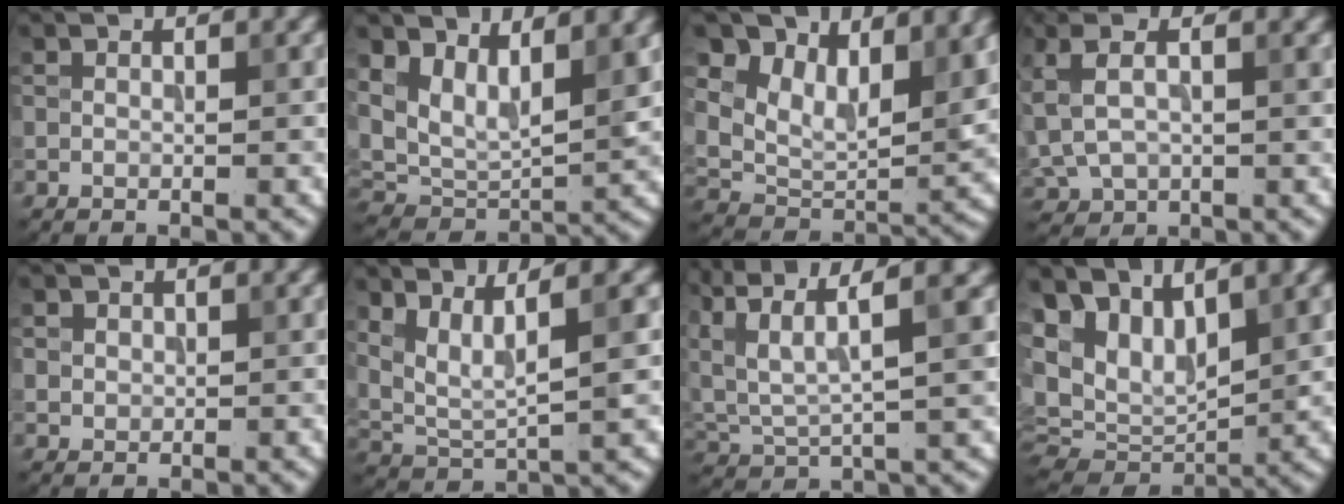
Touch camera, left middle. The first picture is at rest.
{"total": 7.4, "force": [3.2, 4.2, 5.3], "torque": [-0.108, -0.013, 0.060]}
{"total": 8.6, "force": [5.9, 4.2, 4.6], "torque": [-0.096, -0.001, 0.093]}
{"total": 6.5, "force": [2.0, 3.9, 4.8], "torque": [-0.132, 0.019, 0.047]}
{"total": 1.5, "force": [0.5, 1.3, 0.5], "torque": [-0.016, 0.002, 0.024]}
{"total": 4.7, "force": [2.3, 1.1, 3.9], "torque": [-0.084, -0.002, 0.052]}
{"total": 8.7, "force": [5.3, 2.4, 6.4], "torque": [-0.144, 0.015, 0.098]}
{"total": 8.5, "force": [3.8, 4.8, 5.9], "torque": [-0.146, 0.002, 0.070]}